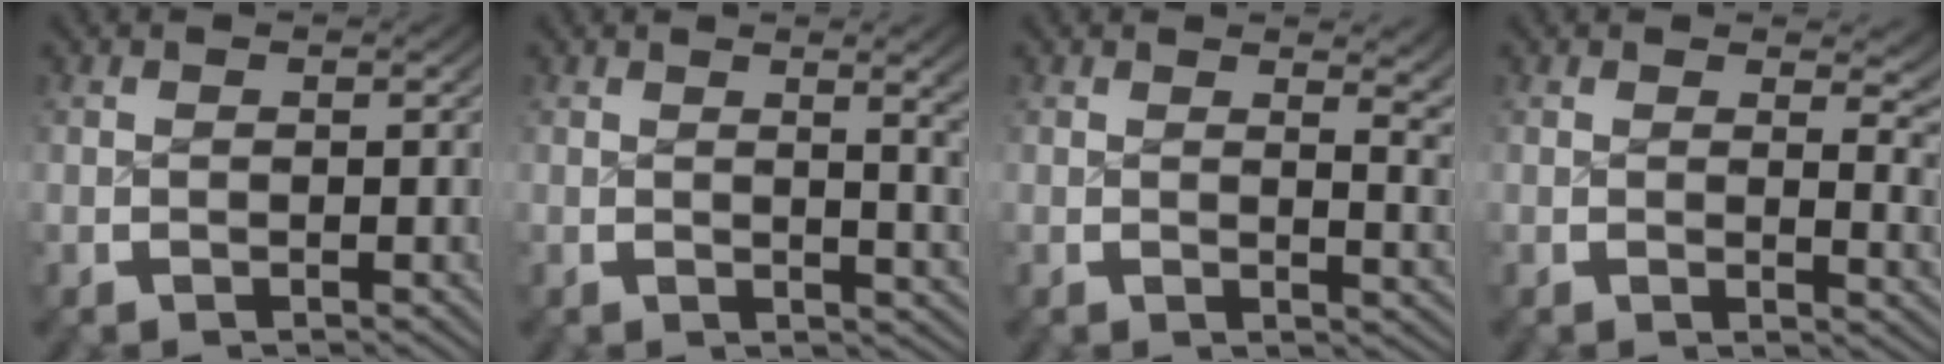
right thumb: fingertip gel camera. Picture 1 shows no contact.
{"total": 3.8, "force": [0.9, 0.8, 3.6], "torque": [-0.036, -0.003, 0.015]}
{"total": 3.1, "force": [1.6, 0.9, 2.5], "torque": [-0.018, -0.008, 0.022]}
{"total": 3.2, "force": [1.7, 1.1, 2.4], "torque": [-0.010, -0.007, 0.021]}